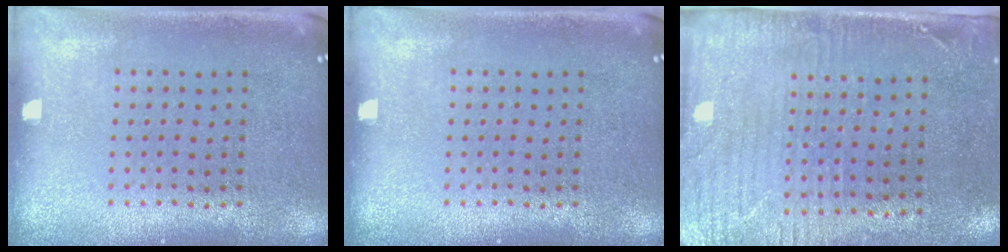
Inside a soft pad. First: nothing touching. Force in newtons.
{"total": 0.0}
{"total": 3.0, "press": 2.4, "slide": 1.7}